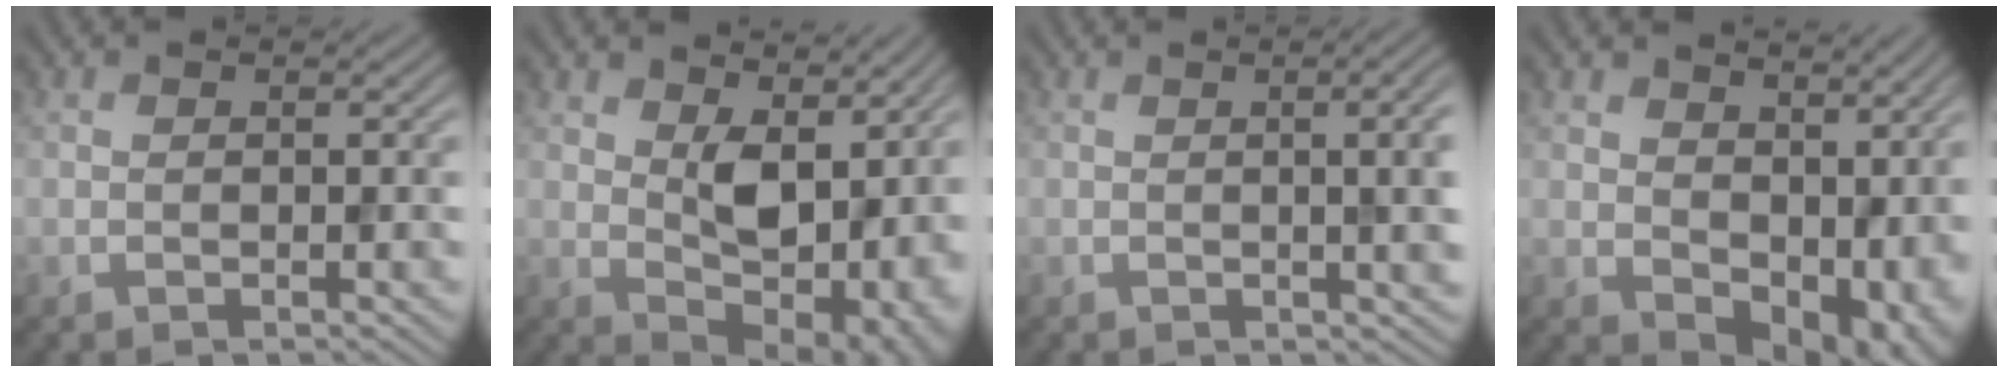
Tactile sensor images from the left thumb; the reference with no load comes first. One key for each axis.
{"total": 9.2, "fx": 2.8, "fy": 5.3, "fz": 7.1, "tx": -0.112, "ty": -0.007, "tz": 0.046}
{"total": 7.7, "fx": 0.3, "fy": 2.7, "fz": 7.2, "tx": -0.068, "ty": 0.014, "tz": -0.002}
{"total": 10.5, "fx": 2.4, "fy": 7.0, "fz": 7.5, "tx": -0.114, "ty": -0.032, "tz": 0.063}